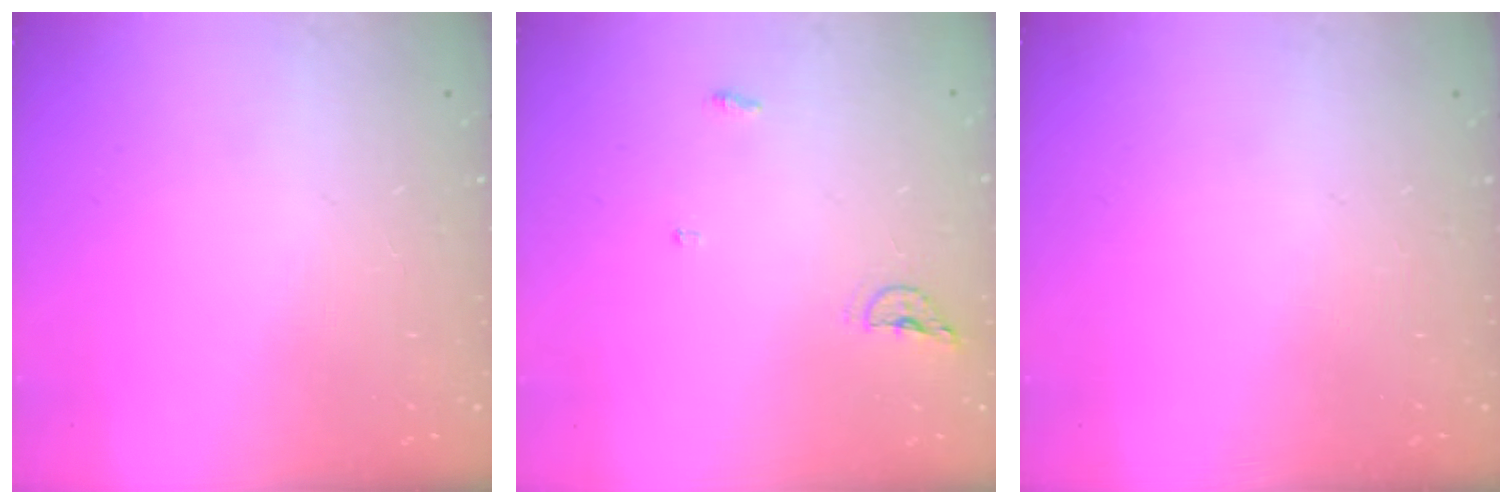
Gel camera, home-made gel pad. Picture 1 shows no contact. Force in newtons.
{"total": 4.4, "press": 4.3, "slide": 1.0}
{"total": 0.0}